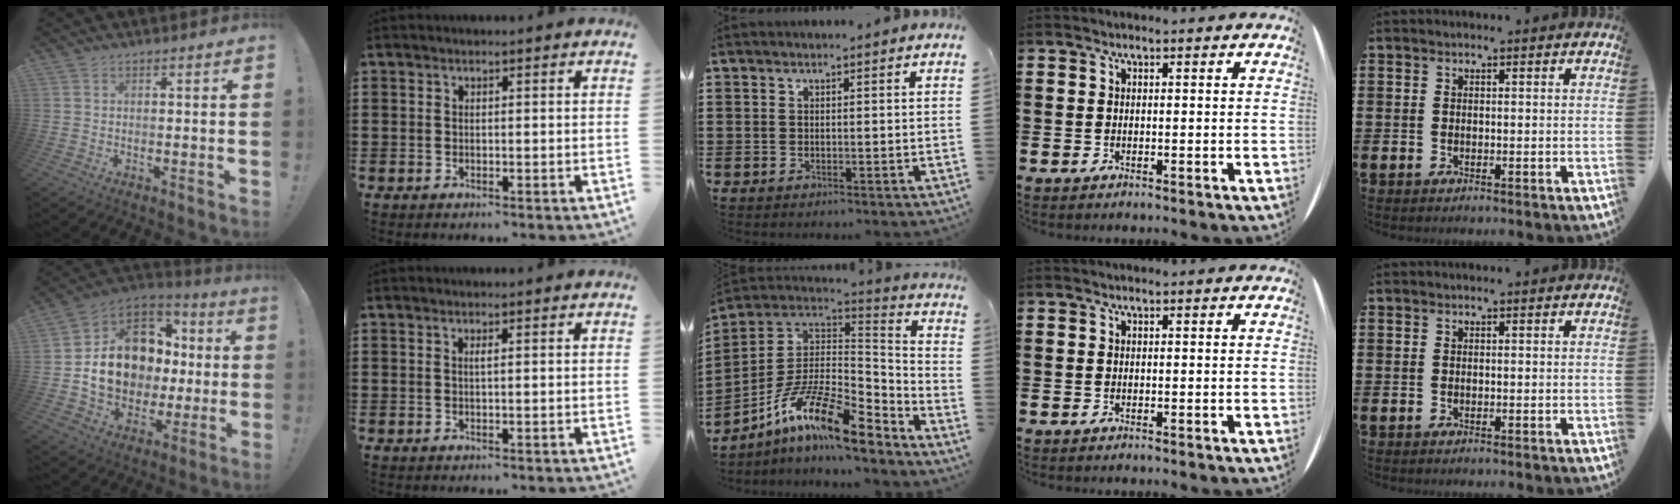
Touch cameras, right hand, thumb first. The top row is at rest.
{"thumb": {"total": 17.4, "force": [-0.1, 14.1, 10.2], "torque": [-0.164, 0.009, 0.026]}, "index": {"total": 0.6, "force": [0.1, -0.1, 0.6], "torque": [-0.012, -0.003, 0.002]}, "middle": {"total": 14.3, "force": [-9.0, 3.8, 10.5], "torque": [-0.209, 0.007, -0.172]}}